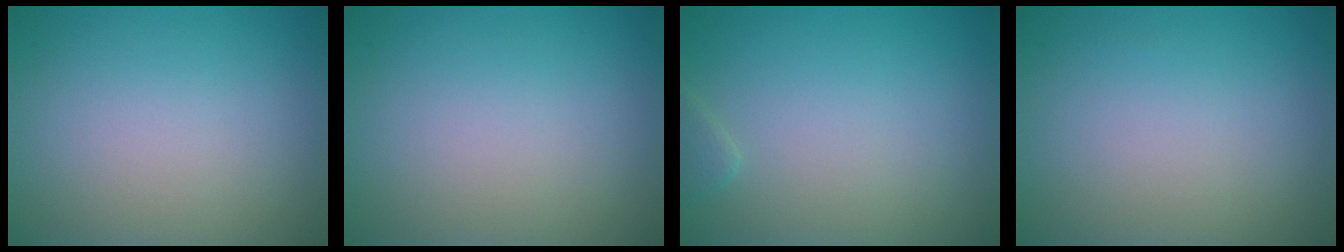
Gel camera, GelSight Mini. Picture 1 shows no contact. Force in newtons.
{"total": 0.0}
{"total": 0.6, "press": 0.6, "slide": 0.1}
{"total": 0.0}